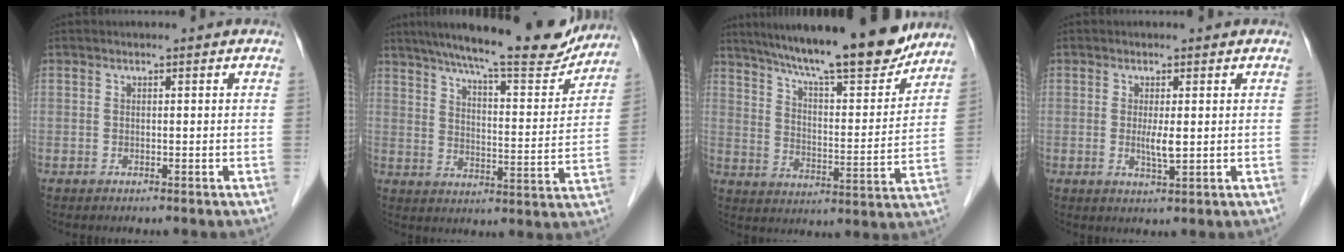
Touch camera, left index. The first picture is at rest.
{"total": 19.0, "force": [16.7, 2.3, 8.8], "torque": [-0.137, -0.017, 0.227]}
{"total": 18.7, "force": [16.2, 2.0, 9.1], "torque": [-0.148, -0.007, 0.242]}
{"total": 2.7, "force": [0.0, 0.3, 2.7], "torque": [-0.053, -0.009, 0.002]}